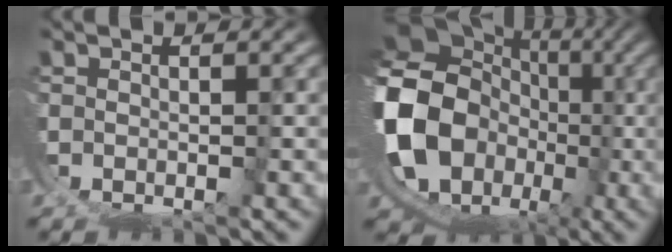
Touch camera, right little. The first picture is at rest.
{"total": 18.7, "force": [-1.0, 15.4, 10.6], "torque": [-0.218, -0.068, 0.004]}